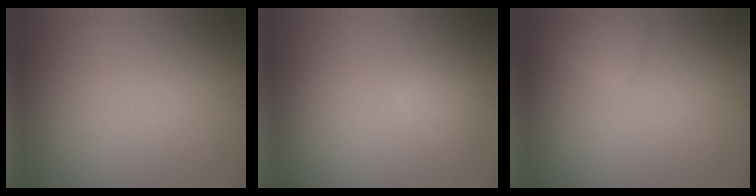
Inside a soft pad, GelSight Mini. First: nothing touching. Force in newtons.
{"total": 1.2, "press": 1.2, "slide": 0.1}
{"total": 1.6, "press": 1.6, "slide": 0.1}